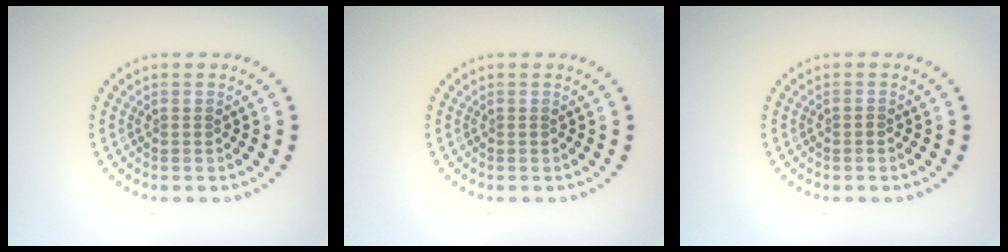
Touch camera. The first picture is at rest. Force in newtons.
{"total": 0.0}
{"total": 0.7, "press": 0.6, "slide": 0.3}